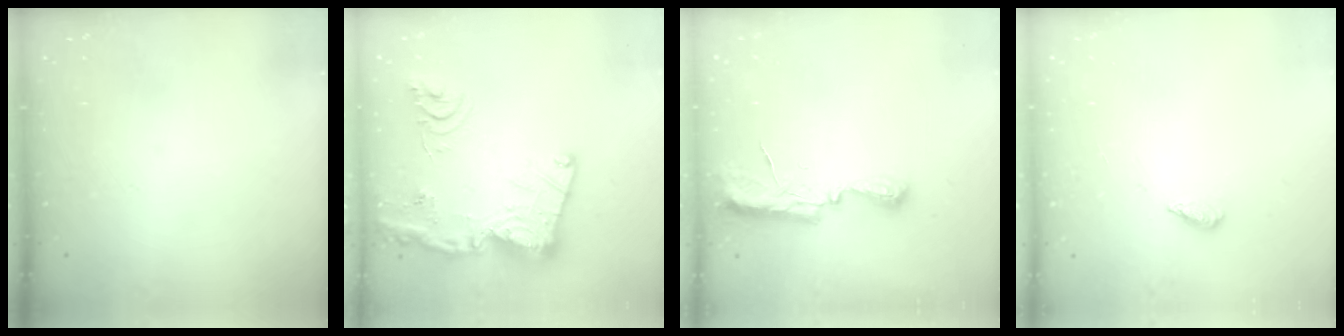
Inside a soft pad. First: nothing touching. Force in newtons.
{"total": 21.7, "press": 21.5, "slide": 2.2}
{"total": 7.2, "press": 7.2, "slide": 0.7}
{"total": 2.1, "press": 1.9, "slide": 0.8}